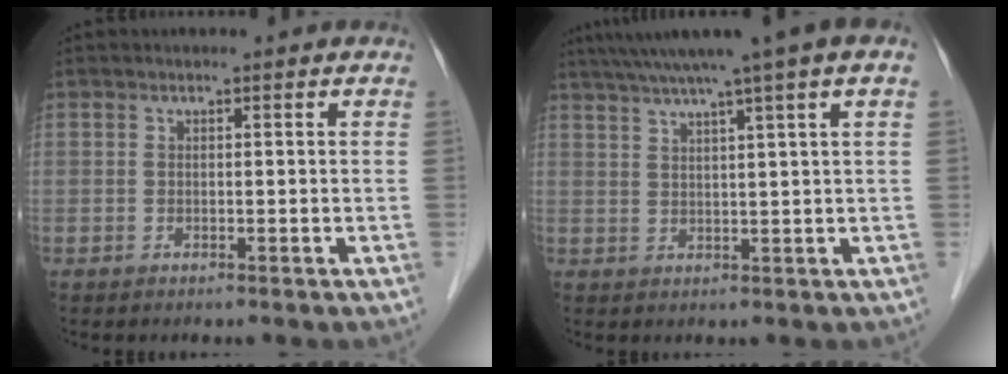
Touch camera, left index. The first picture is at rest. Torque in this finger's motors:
{"motor_torque": [0.32, -0.53, 0.97, 0.21]}